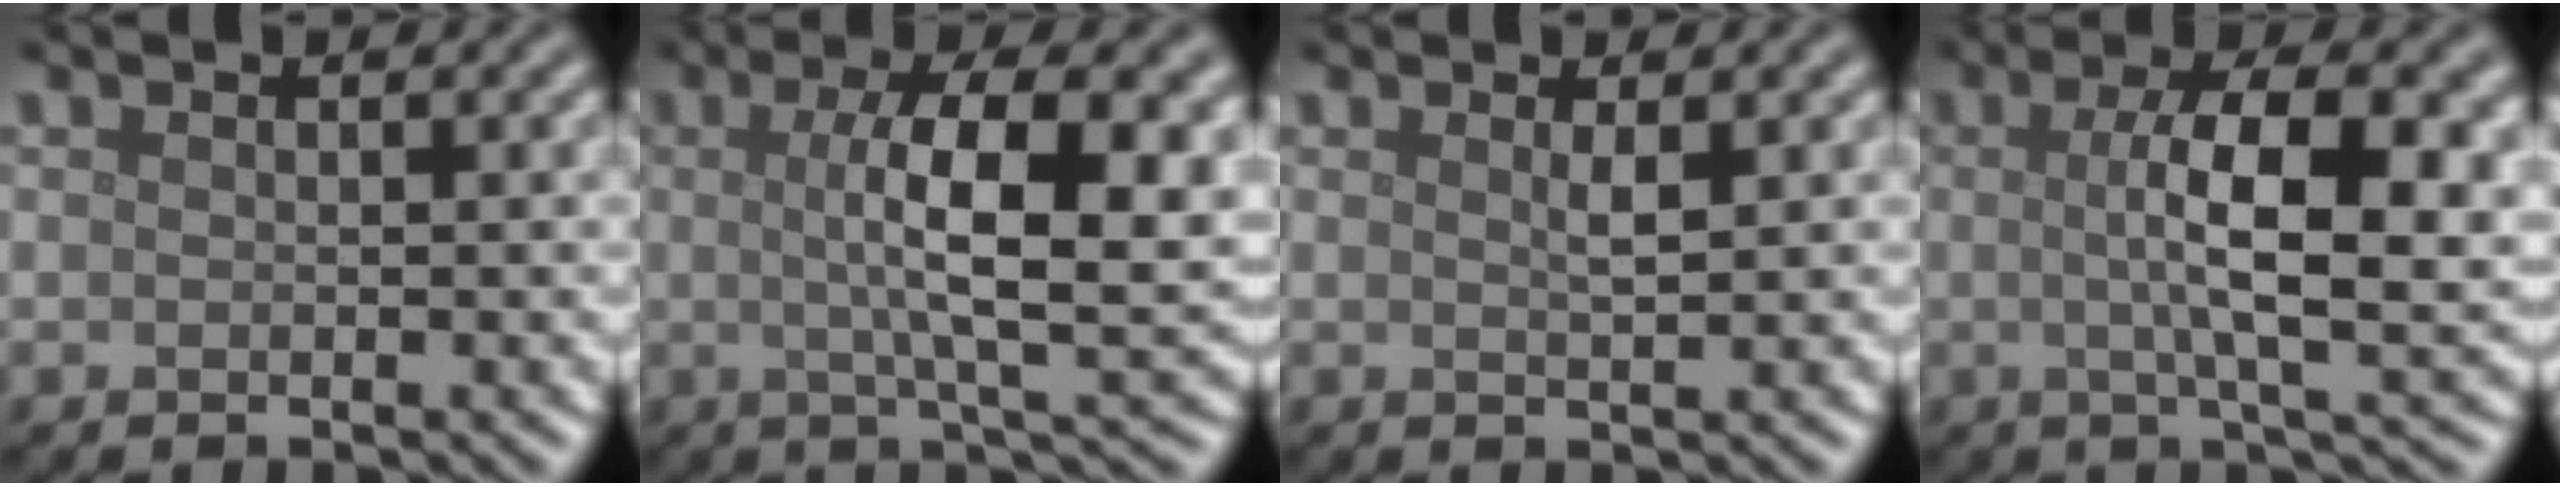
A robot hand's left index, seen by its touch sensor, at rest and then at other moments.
{"total": 9.7, "force": [1.2, 2.7, 9.3], "torque": [-0.131, 0.004, 0.018]}
{"total": 1.0, "force": [0.5, 0.1, 0.9], "torque": [-0.014, -0.001, 0.007]}
{"total": 8.9, "force": [0.8, 2.5, 8.5], "torque": [-0.124, 0.006, 0.011]}